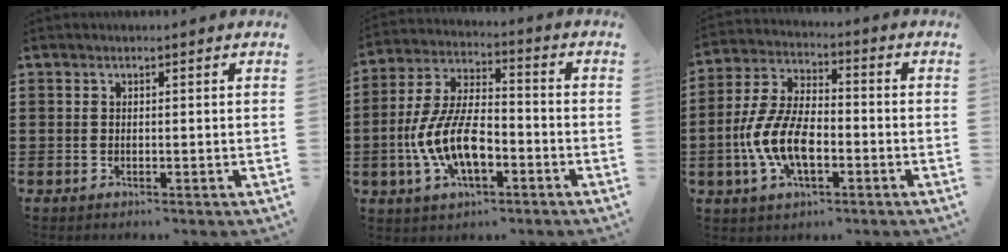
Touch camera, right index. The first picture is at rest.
{"total": 10.7, "force": [-3.6, 4.8, 8.8], "torque": [-0.204, -0.005, -0.070]}
{"total": 9.7, "force": [-3.0, 4.5, 8.0], "torque": [-0.198, -0.012, -0.062]}